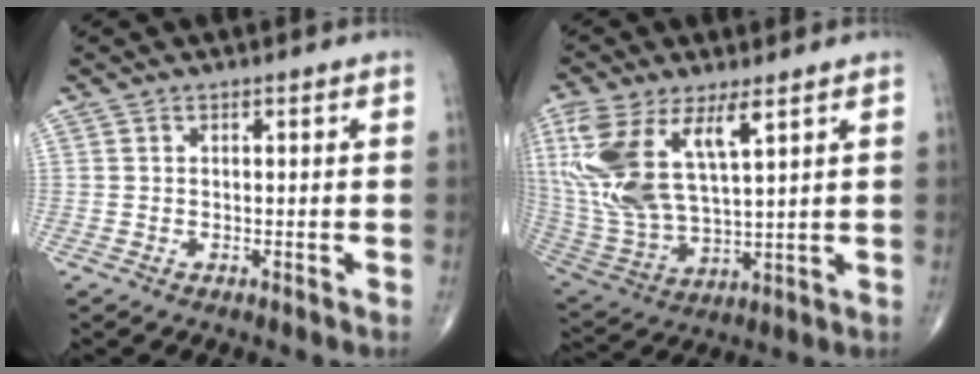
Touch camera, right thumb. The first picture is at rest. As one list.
[{"total": 17.4, "force": [6.9, 7.1, 14.4], "torque": [-0.311, -0.019, 0.146]}]